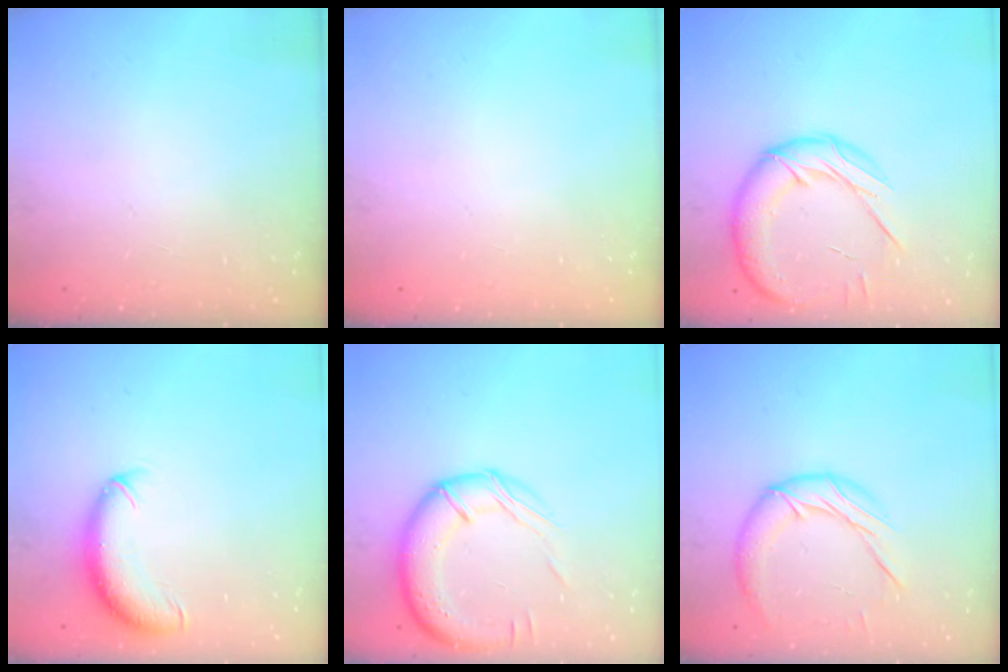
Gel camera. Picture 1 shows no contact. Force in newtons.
{"total": 0.0}
{"total": 18.4, "press": 18.2, "slide": 2.8}
{"total": 11.5, "press": 11.2, "slide": 2.6}
{"total": 16.5, "press": 16.2, "slide": 2.9}
{"total": 13.1, "press": 13.0, "slide": 1.0}